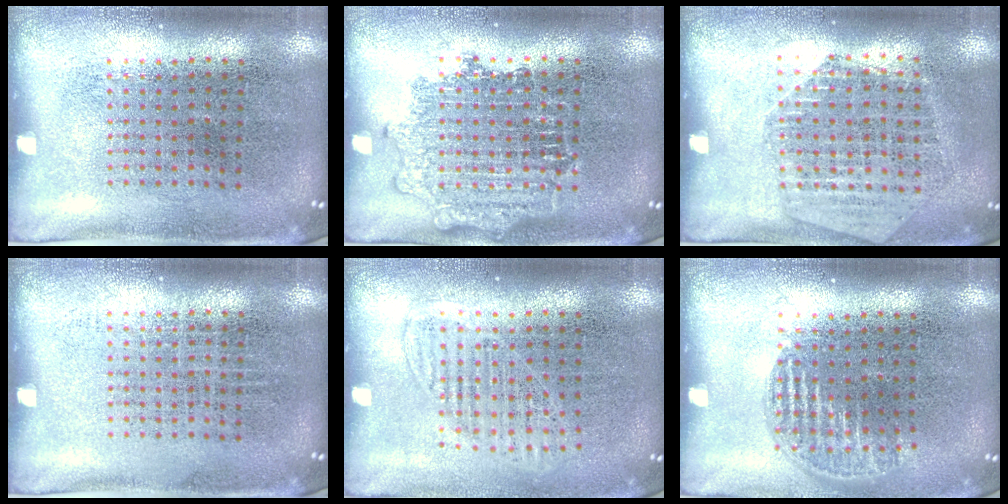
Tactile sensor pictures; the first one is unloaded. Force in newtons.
{"total": 2.4, "press": 2.4, "slide": 0.3}
{"total": 1.5, "press": 1.5, "slide": 0.0}
{"total": 0.0}
{"total": 1.4, "press": 1.2, "slide": 0.7}
{"total": 1.2, "press": 1.1, "slide": 0.5}